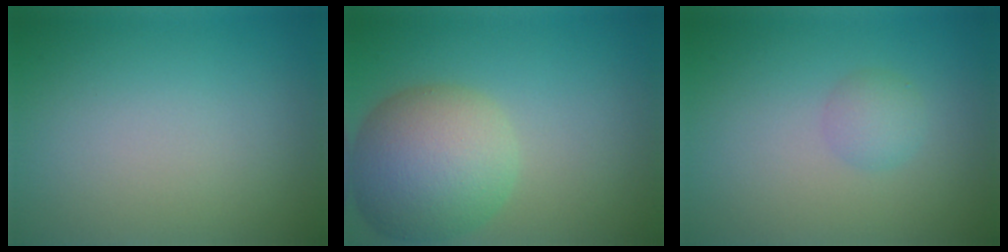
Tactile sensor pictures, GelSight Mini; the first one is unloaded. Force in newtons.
{"total": 8.3, "press": 8.3, "slide": 0.3}
{"total": 1.7, "press": 1.7, "slide": 0.0}